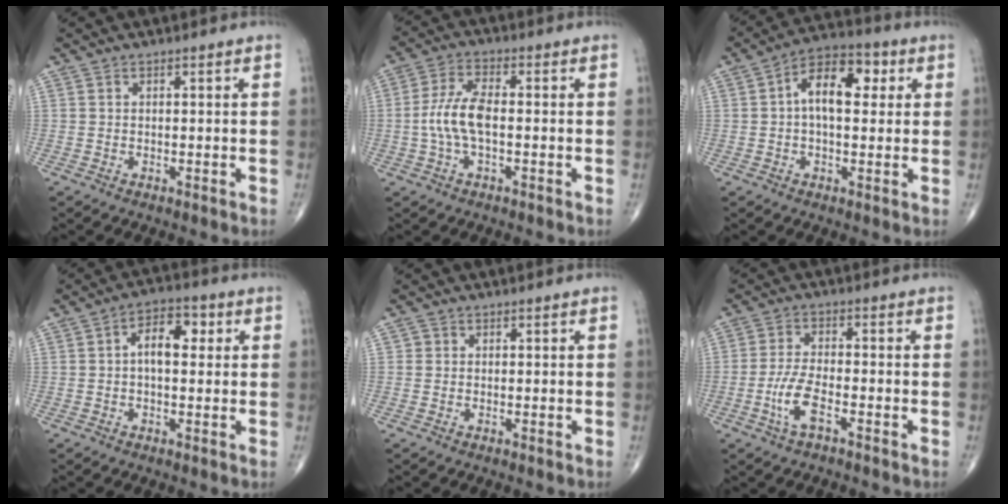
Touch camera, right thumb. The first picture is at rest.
{"total": 7.5, "force": [-0.9, 3.1, 6.8], "torque": [-0.155, 0.019, -0.021]}
{"total": 10.8, "force": [1.9, 6.0, 8.7], "torque": [-0.126, 0.026, 0.021]}
{"total": 6.9, "force": [1.0, 3.9, 5.6], "torque": [-0.077, 0.020, 0.008]}
{"total": 0.9, "force": [0.0, 0.9, 0.1], "torque": [0.003, 0.002, 0.000]}
{"total": 6.0, "force": [-2.6, 1.9, 5.0], "torque": [-0.109, 0.016, -0.050]}